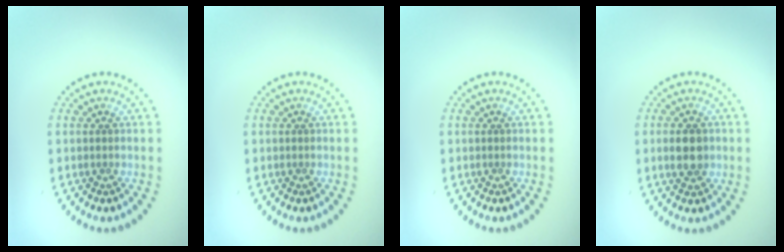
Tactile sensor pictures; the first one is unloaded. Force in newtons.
{"total": 0.0}
{"total": 0.0}
{"total": 3.4, "press": 3.4, "slide": 0.1}